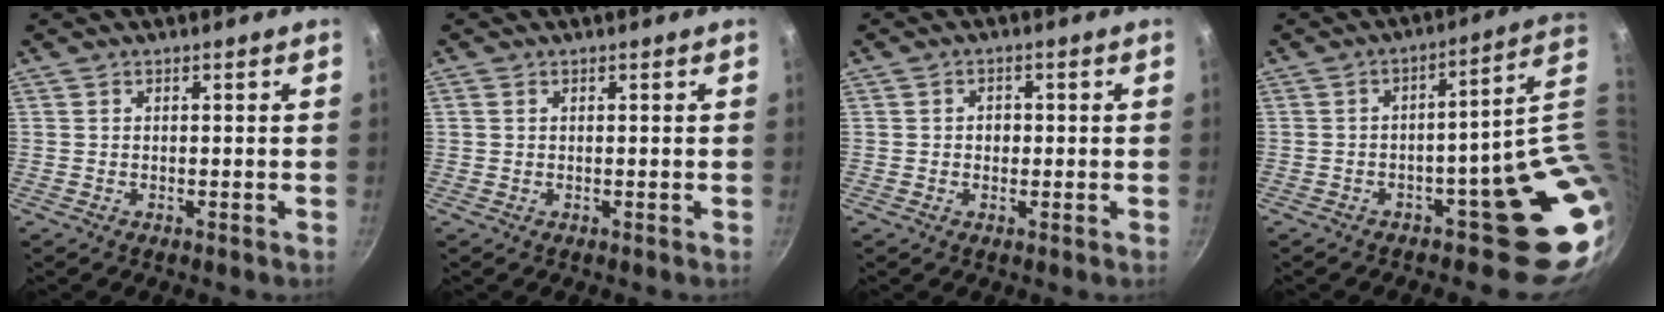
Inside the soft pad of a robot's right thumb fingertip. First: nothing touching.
{"total": 0.7, "force": [0.2, 0.6, 0.4], "torque": [-0.008, 0.002, 0.003]}
{"total": 2.3, "force": [-0.1, 1.9, 1.2], "torque": [-0.007, 0.003, -0.003]}
{"total": 12.8, "force": [0.0, 4.4, 12.0], "torque": [-0.081, 0.008, 0.012]}